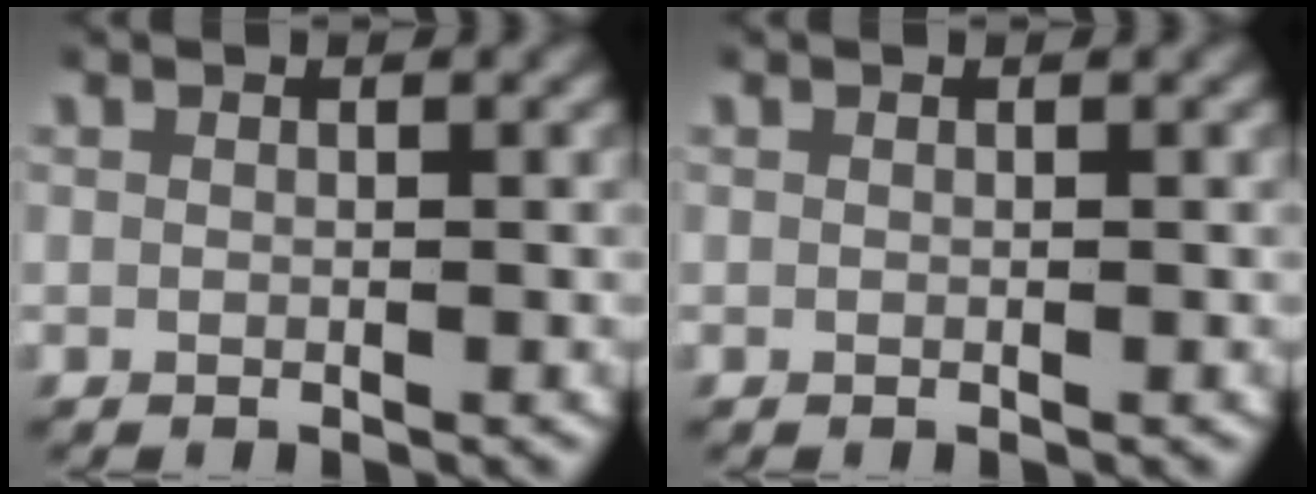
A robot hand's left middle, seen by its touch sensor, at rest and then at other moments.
{"total": 0.0}